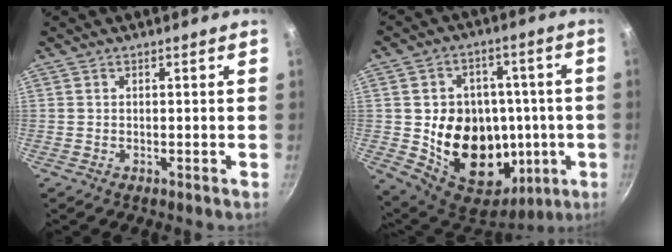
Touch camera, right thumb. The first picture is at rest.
{"total": 23.0, "force": [-2.0, 17.9, 14.3], "torque": [-0.197, 0.013, -0.012]}